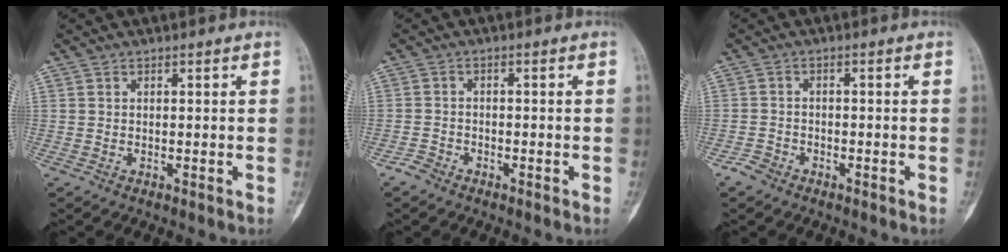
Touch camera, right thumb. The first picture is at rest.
{"total": 2.1, "force": [-1.7, 1.2, 0.5], "torque": [-0.013, 0.005, -0.034]}
{"total": 2.6, "force": [-1.9, 1.6, 0.8], "torque": [-0.017, 0.008, -0.036]}